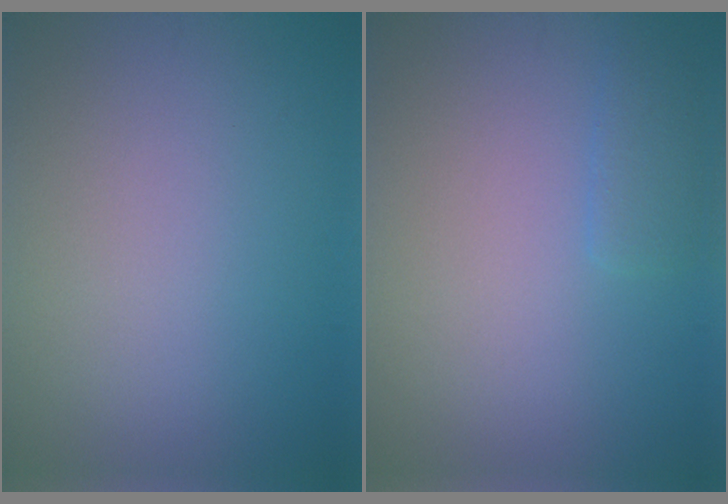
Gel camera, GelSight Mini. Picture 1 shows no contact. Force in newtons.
{"total": 1.6, "press": 1.5, "slide": 0.2}